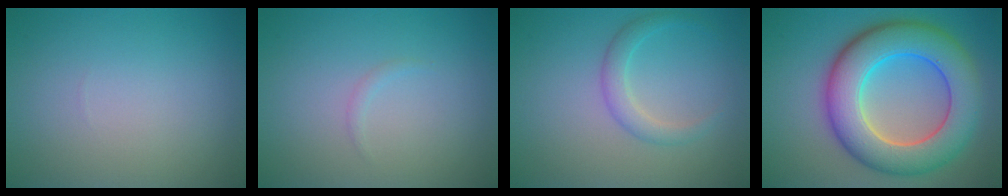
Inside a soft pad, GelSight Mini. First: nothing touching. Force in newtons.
{"total": 0.5, "press": 0.5, "slide": 0.1}
{"total": 2.0, "press": 2.0, "slide": 0.1}
{"total": 10.4, "press": 10.3, "slide": 0.6}